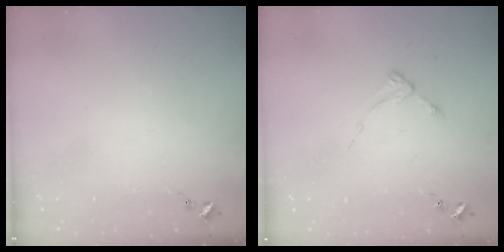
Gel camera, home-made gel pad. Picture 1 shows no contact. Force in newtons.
{"total": 2.6, "press": 2.6, "slide": 0.3}